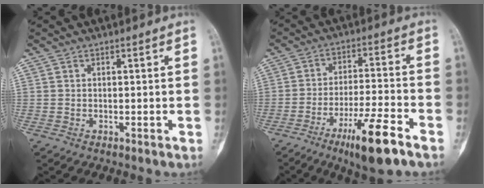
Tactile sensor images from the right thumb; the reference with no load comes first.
{"total": 12.2, "force": [-7.3, 1.6, 9.7], "torque": [-0.176, 0.028, -0.122]}